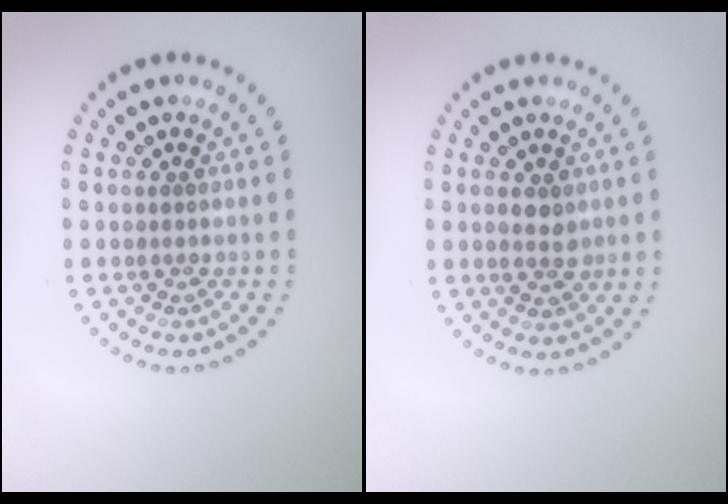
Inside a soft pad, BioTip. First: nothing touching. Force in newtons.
{"total": 1.8, "press": 1.8, "slide": 0.1}